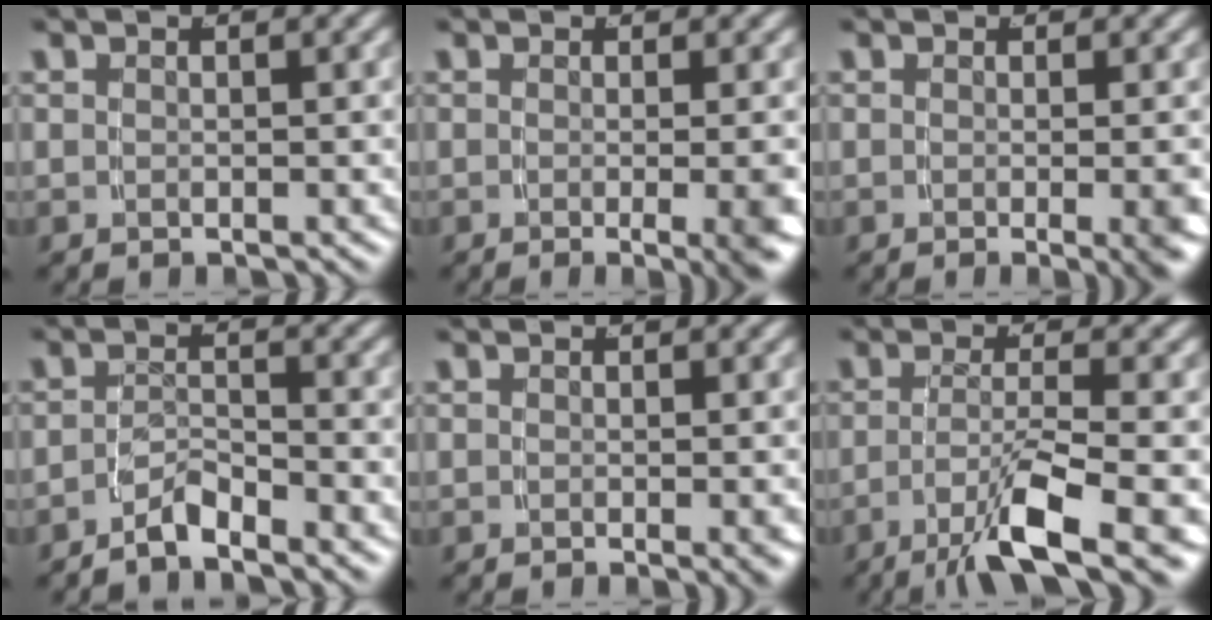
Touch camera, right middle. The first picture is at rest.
{"total": 4.2, "force": [-1.7, 0.3, 3.8], "torque": [-0.037, -0.005, -0.030]}
{"total": 2.7, "force": [-0.8, 0.0, 2.6], "torque": [-0.028, -0.004, -0.014]}
{"total": 2.8, "force": [-2.6, 0.1, 0.9], "torque": [-0.016, -0.005, -0.045]}
{"total": 0.8, "force": [0.0, -0.2, 0.7], "torque": [-0.006, 0.001, 0.000]}
{"total": 7.2, "force": [-4.3, 0.9, 5.6], "torque": [-0.085, -0.022, -0.058]}